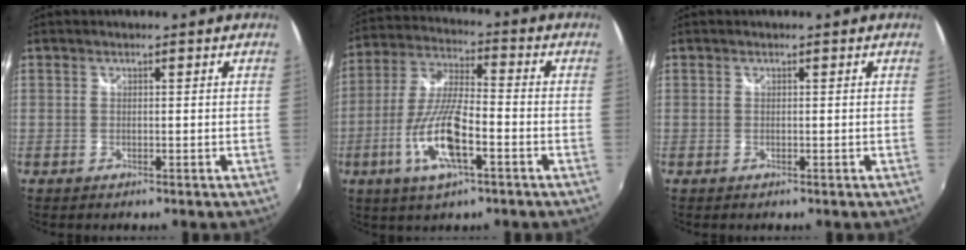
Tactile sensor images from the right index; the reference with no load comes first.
{"total": 13.3, "force": [-5.0, 3.6, 11.7], "torque": [-0.250, -0.008, -0.096]}
{"total": 0.0}